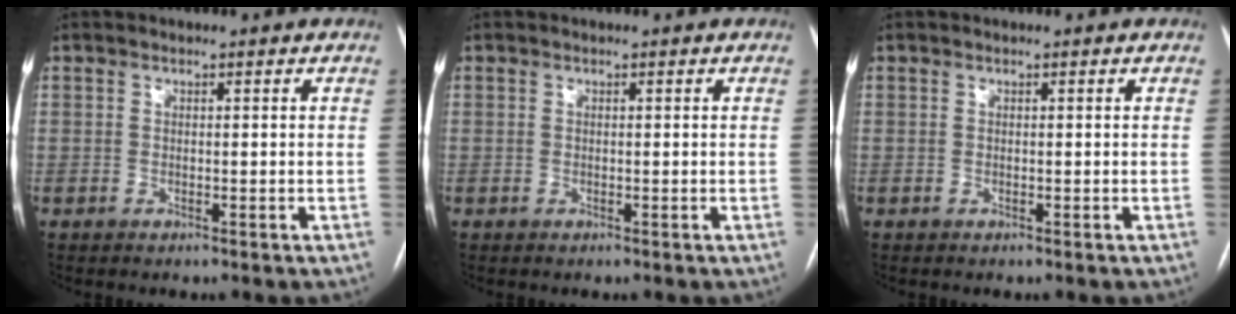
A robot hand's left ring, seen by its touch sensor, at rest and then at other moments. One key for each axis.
{"total": 0.0}
{"total": 0.0}